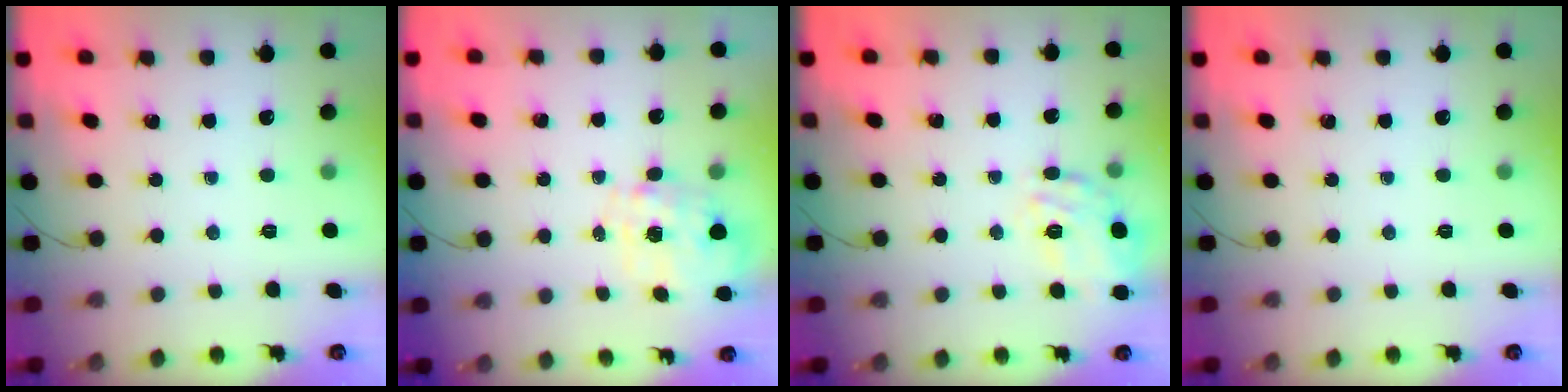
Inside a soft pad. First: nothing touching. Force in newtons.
{"total": 8.1, "press": 8.1, "slide": 0.7}
{"total": 17.7, "press": 17.6, "slide": 1.3}
{"total": 0.0}